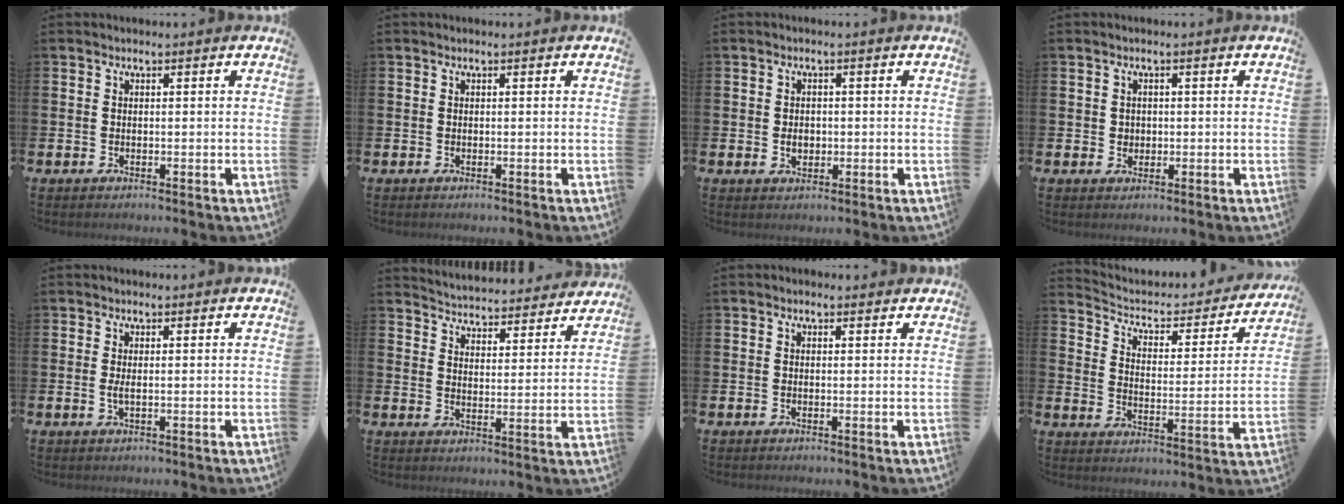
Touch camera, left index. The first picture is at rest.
{"total": 0.0}
{"total": 2.0, "force": [-0.1, 1.6, 1.3], "torque": [-0.010, 0.001, -0.008]}
{"total": 1.4, "force": [0.6, 1.2, 0.3], "torque": [0.008, 0.003, 0.005]}
{"total": 1.1, "force": [0.0, 0.2, 1.1], "torque": [-0.020, -0.002, 0.000]}
{"total": 4.9, "force": [4.8, 0.5, -0.3], "torque": [-0.009, -0.046, 0.081]}
{"total": 0.0}
{"total": 4.6, "force": [4.0, 1.9, 1.2], "torque": [-0.043, -0.036, 0.057]}